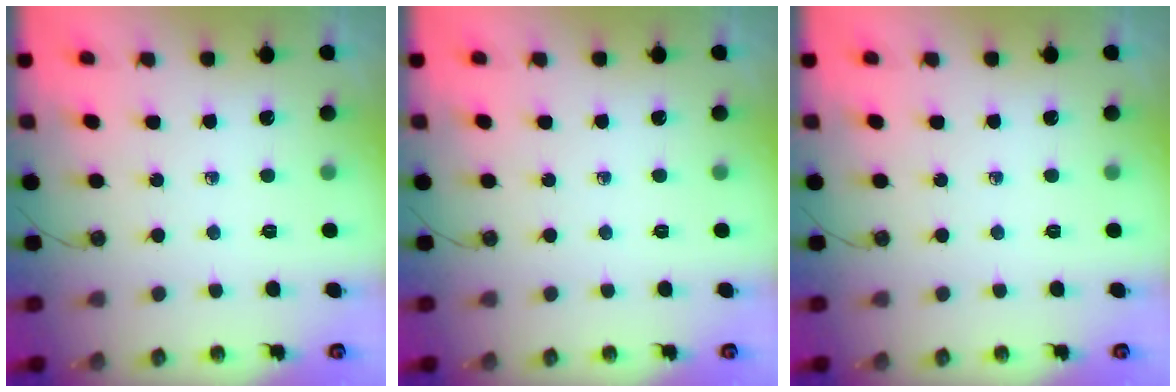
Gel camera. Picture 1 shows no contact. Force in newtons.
{"total": 0.0}
{"total": 0.0}